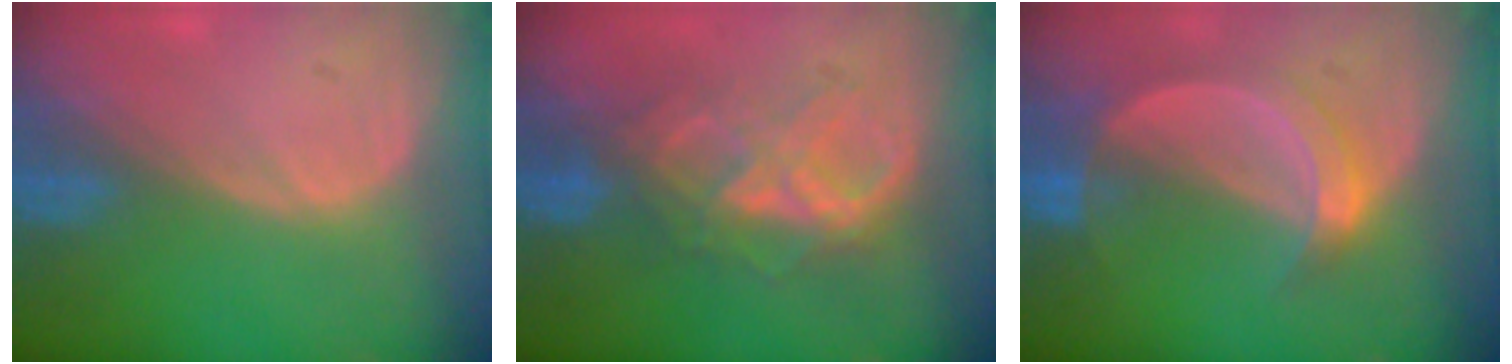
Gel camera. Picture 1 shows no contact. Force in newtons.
{"total": 7.3, "press": 7.3, "slide": 0.3}
{"total": 5.9, "press": 5.5, "slide": 2.1}